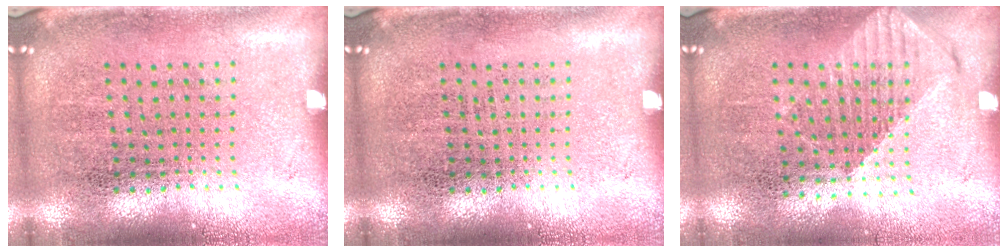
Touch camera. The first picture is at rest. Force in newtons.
{"total": 0.0}
{"total": 1.2, "press": 1.1, "slide": 0.5}